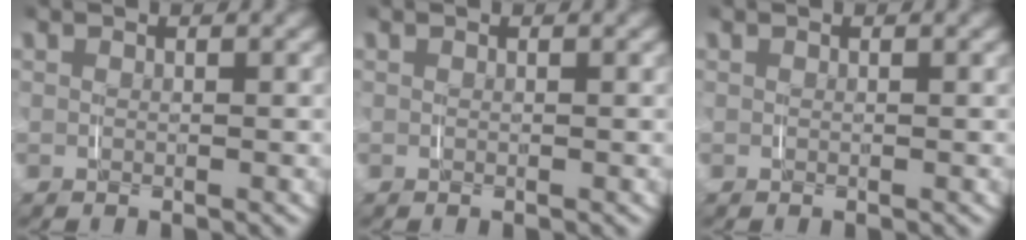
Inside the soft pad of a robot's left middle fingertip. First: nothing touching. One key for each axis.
{"total": 0.0}
{"total": 0.0}